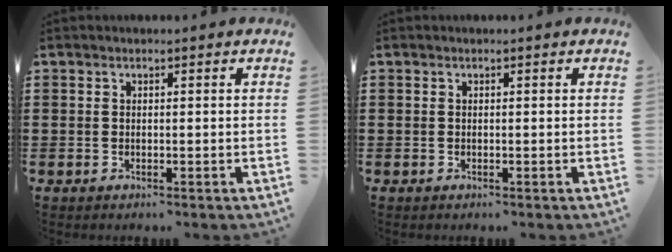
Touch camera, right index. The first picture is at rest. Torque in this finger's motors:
{"motor_torque": [0.00, 0.00, 0.00, 0.00]}